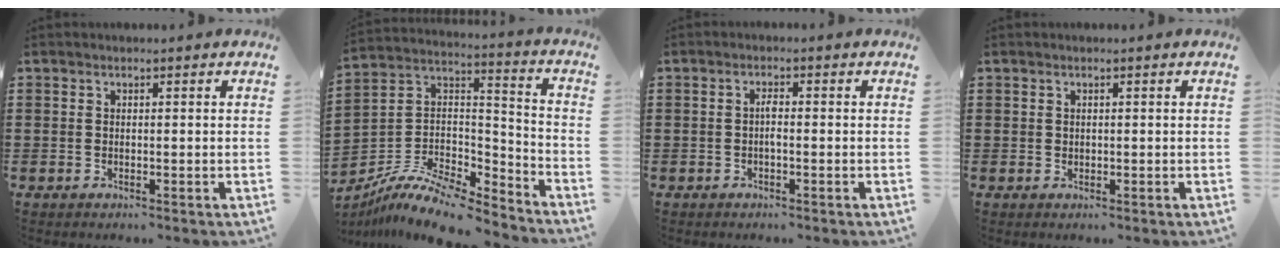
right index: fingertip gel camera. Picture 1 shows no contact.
{"total": 10.4, "force": [-8.9, 2.6, 4.8], "torque": [-0.095, 0.017, -0.178]}
{"total": 1.6, "force": [-0.4, 0.3, 1.5], "torque": [-0.031, 0.001, -0.007]}
{"total": 0.5, "force": [0.2, 0.5, 0.1], "torque": [-0.004, 0.002, 0.005]}